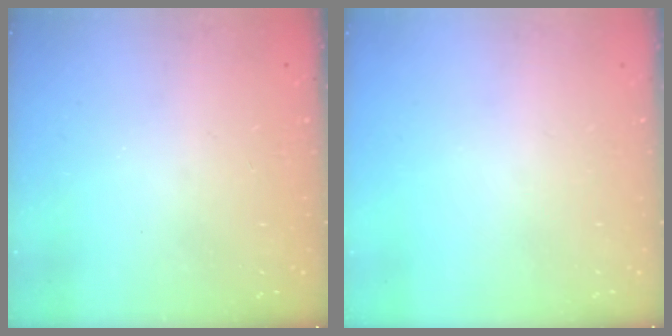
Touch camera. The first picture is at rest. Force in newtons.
{"total": 0.0}